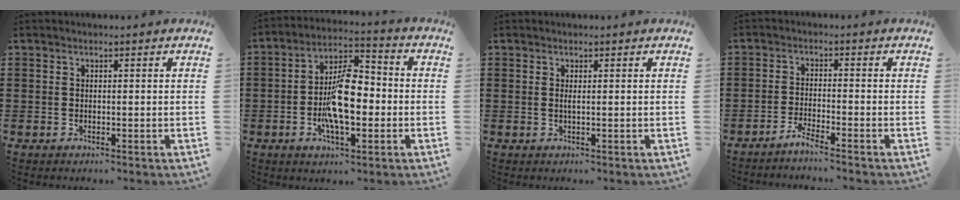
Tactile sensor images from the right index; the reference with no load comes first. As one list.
[{"total": 10.6, "force": [-2.1, 4.5, 9.4], "torque": [-0.190, -0.006, -0.043]}, {"total": 0.7, "force": [0.1, 0.1, 0.7], "torque": [-0.014, -0.001, 0.002]}, {"total": 2.4, "force": [-2.2, -0.6, 0.8], "torque": [-0.022, -0.004, -0.044]}]